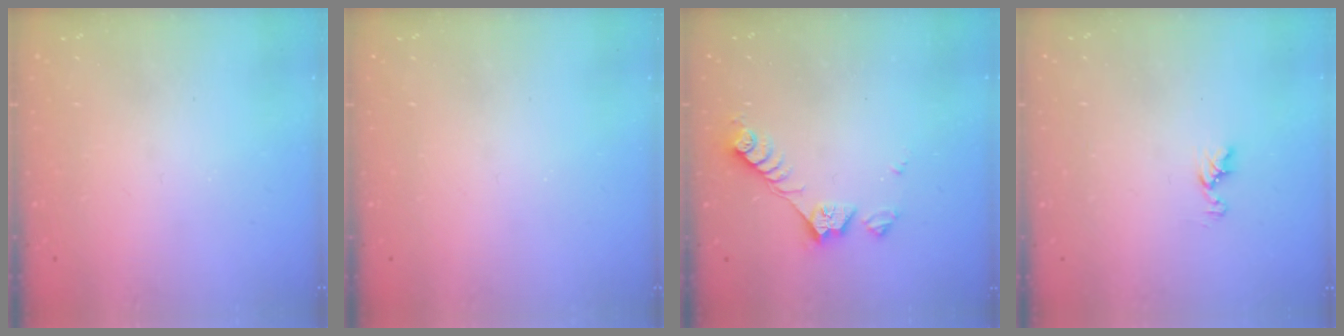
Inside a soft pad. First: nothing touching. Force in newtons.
{"total": 0.0}
{"total": 8.5, "press": 8.5, "slide": 0.5}
{"total": 5.1, "press": 5.1, "slide": 0.6}